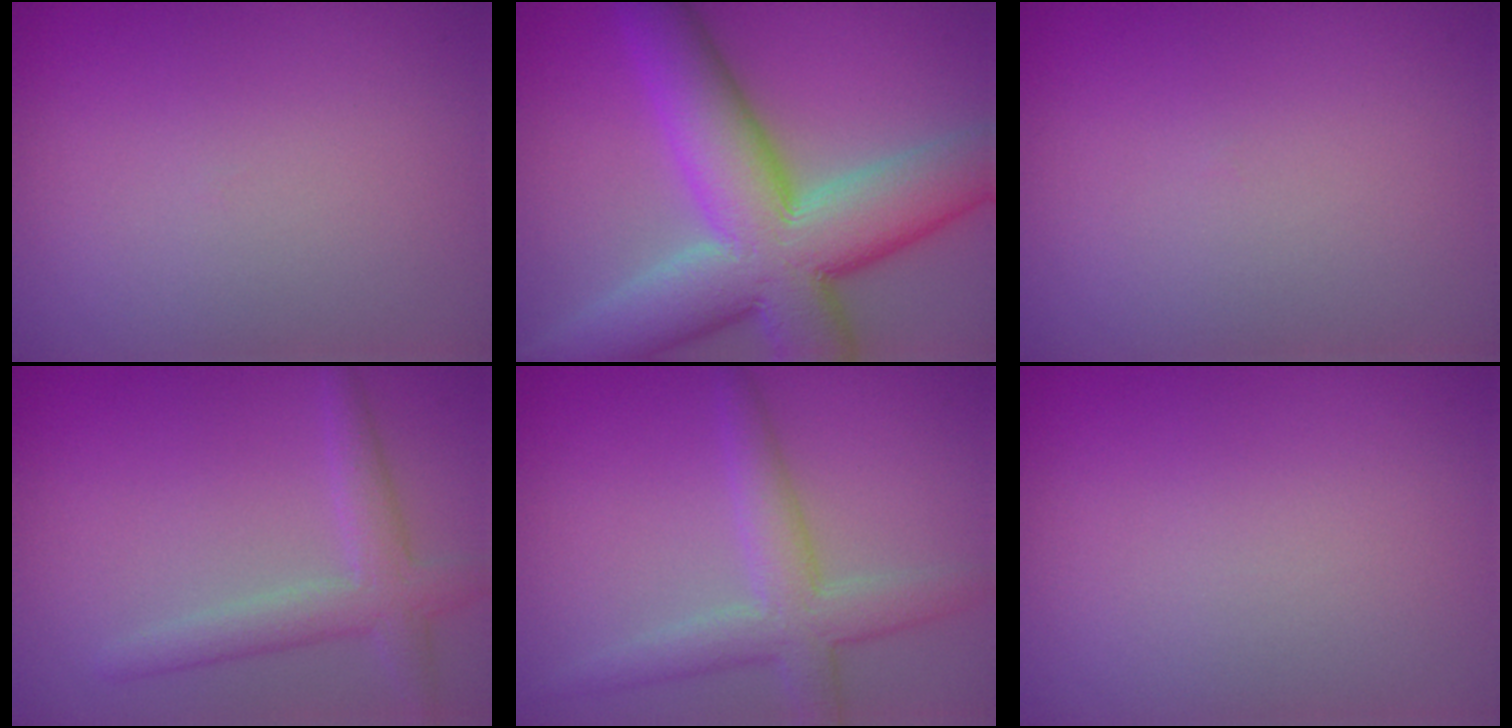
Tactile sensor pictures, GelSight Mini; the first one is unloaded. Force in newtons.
{"total": 13.7, "press": 13.7, "slide": 0.9}
{"total": 0.0}
{"total": 3.2, "press": 3.2, "slide": 0.1}
{"total": 4.2, "press": 4.2, "slide": 0.2}
{"total": 0.0}